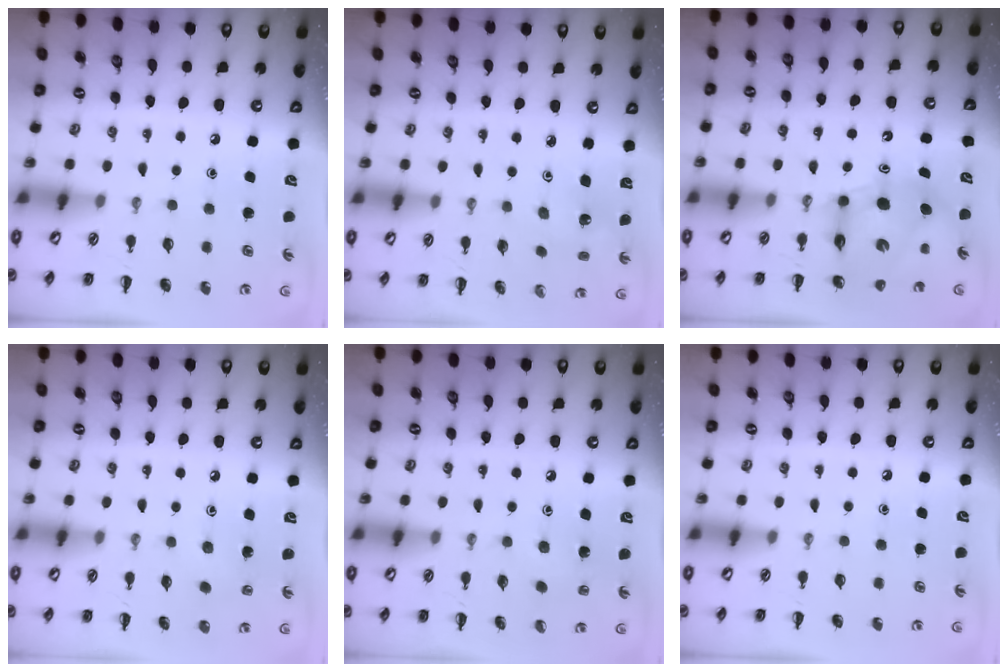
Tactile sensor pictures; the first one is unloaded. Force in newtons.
{"total": 2.3, "press": 2.2, "slide": 0.8}
{"total": 7.7, "press": 7.4, "slide": 2.3}
{"total": 1.5, "press": 1.4, "slide": 0.7}
{"total": 4.2, "press": 4.0, "slide": 1.2}
{"total": 0.0}